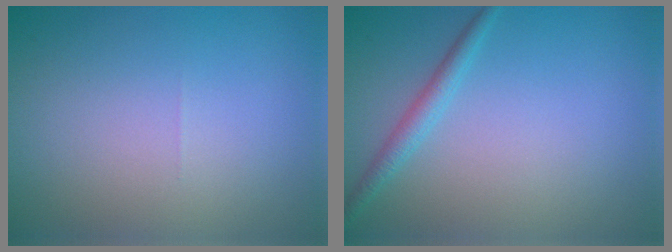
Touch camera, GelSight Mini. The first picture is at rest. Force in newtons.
{"total": 1.8, "press": 1.8, "slide": 0.1}